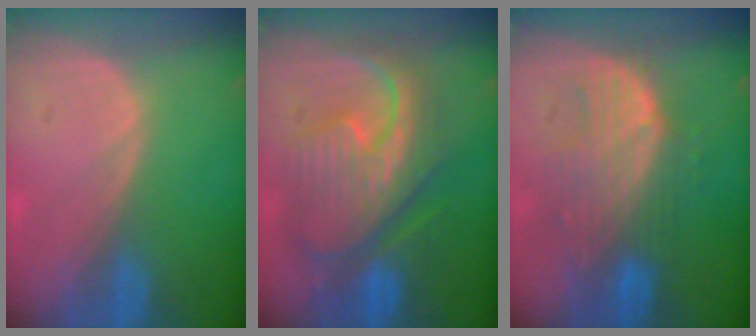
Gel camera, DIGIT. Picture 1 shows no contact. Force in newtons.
{"total": 12.3, "press": 12.2, "slide": 1.4}
{"total": 8.5, "press": 8.2, "slide": 2.3}